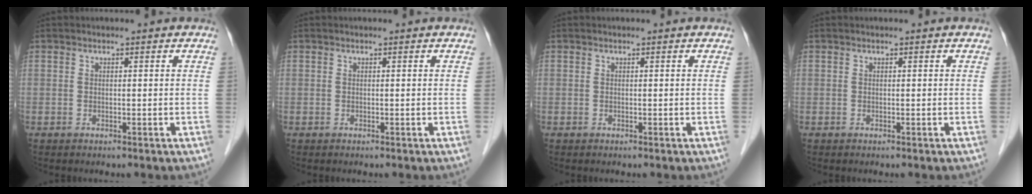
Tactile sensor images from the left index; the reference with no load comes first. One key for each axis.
{"total": 0.0}
{"total": 0.0}
{"total": 0.0}